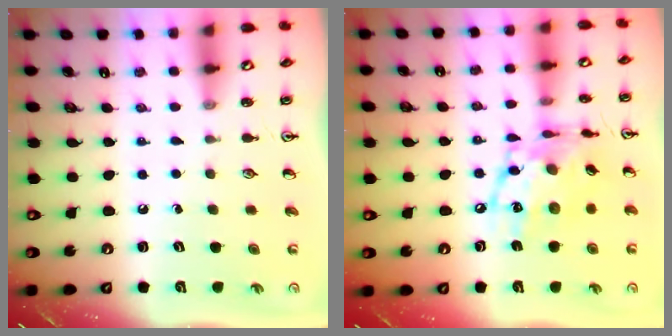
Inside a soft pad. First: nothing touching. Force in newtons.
{"total": 14.9, "press": 14.8, "slide": 1.4}